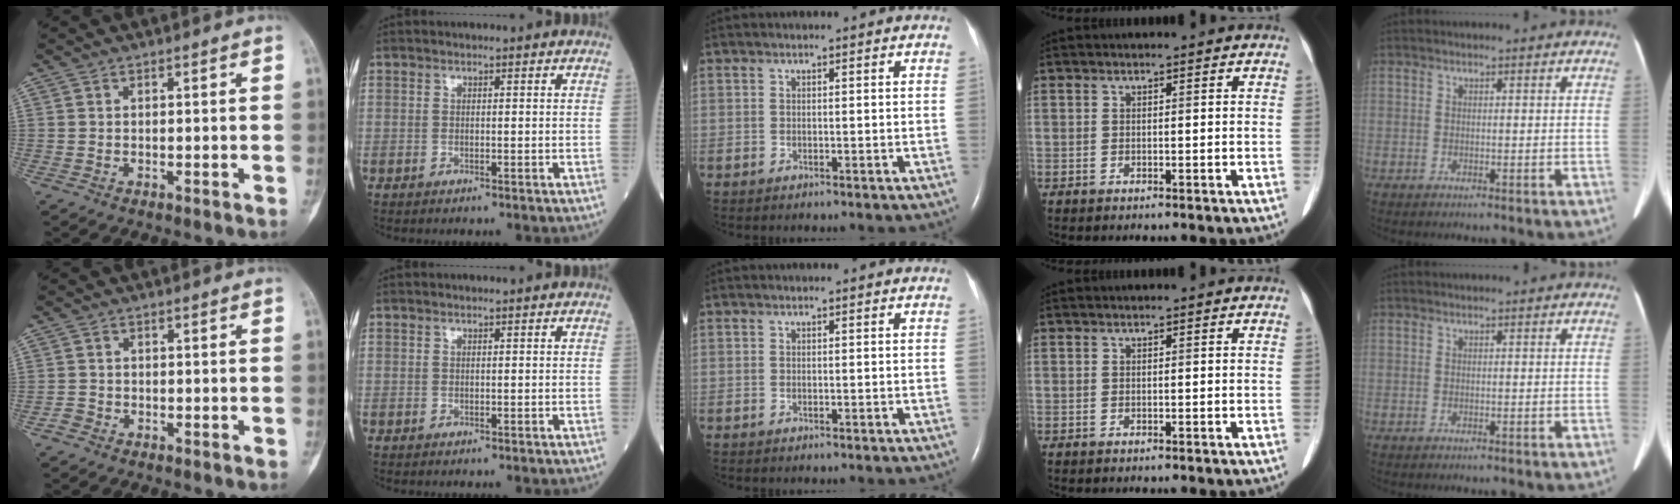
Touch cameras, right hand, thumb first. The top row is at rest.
{"thumb": {"total": 1.5, "force": [-1.0, 1.0, 0.3], "torque": [-0.001, 0.006, -0.024]}}